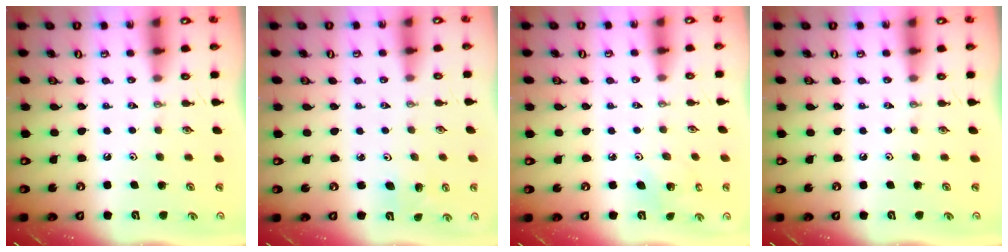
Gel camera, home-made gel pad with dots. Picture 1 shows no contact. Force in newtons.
{"total": 2.0, "press": 2.0, "slide": 0.2}
{"total": 3.3, "press": 3.3, "slide": 0.1}
{"total": 0.0}